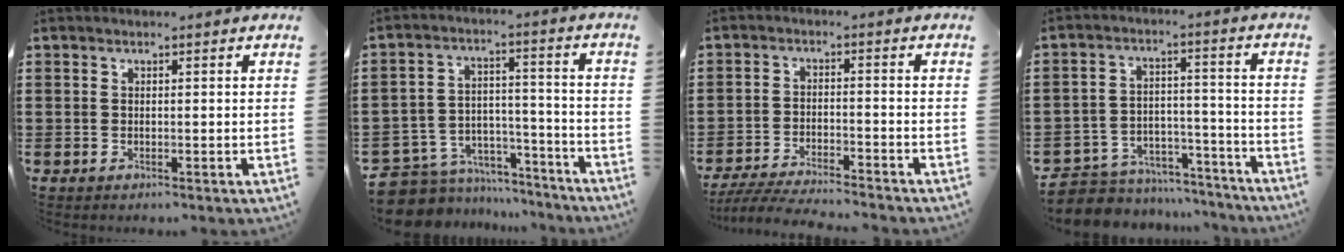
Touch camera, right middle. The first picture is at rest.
{"total": 7.3, "force": [-6.8, 2.6, 0.6], "torque": [-0.028, 0.005, -0.136]}
{"total": 5.0, "force": [-4.8, 0.0, 1.4], "torque": [-0.037, -0.011, -0.097]}
{"total": 6.6, "force": [-6.4, 1.6, 0.4], "torque": [-0.012, 0.015, -0.130]}